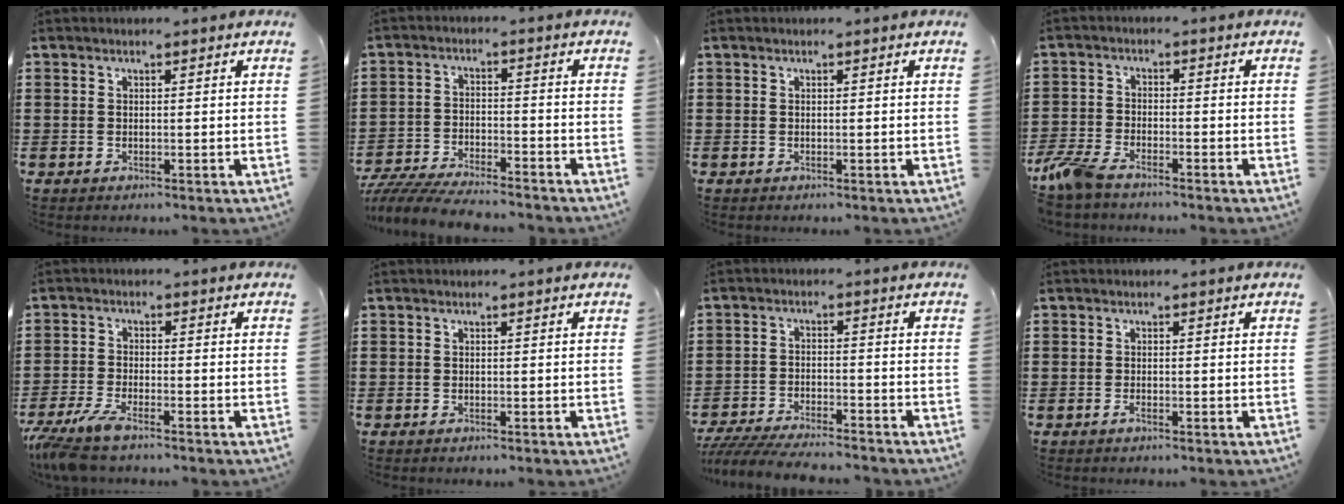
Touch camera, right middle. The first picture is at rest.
{"total": 6.3, "force": [-6.0, 0.6, 1.5], "torque": [-0.033, 0.002, -0.118]}
{"total": 0.0}
{"total": 4.8, "force": [-4.0, 1.2, 2.4], "torque": [-0.074, -0.008, -0.084]}
{"total": 4.6, "force": [-3.8, 0.3, 2.5], "torque": [-0.078, -0.021, -0.080]}
{"total": 0.0}
{"total": 5.5, "force": [-5.2, 0.4, 1.5], "torque": [-0.036, -0.007, -0.105]}
{"total": 0.9, "force": [-0.7, 0.3, 0.5], "torque": [-0.011, -0.006, -0.013]}